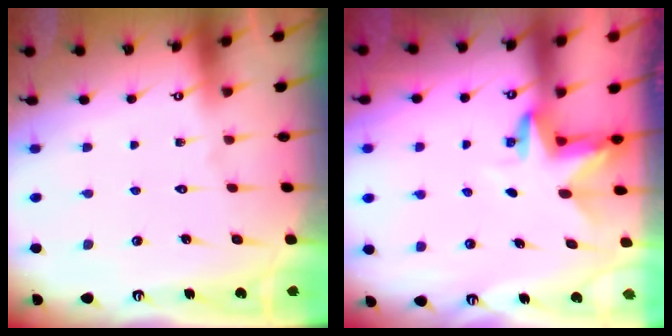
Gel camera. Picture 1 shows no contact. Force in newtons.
{"total": 3.2, "press": 3.2, "slide": 0.1}